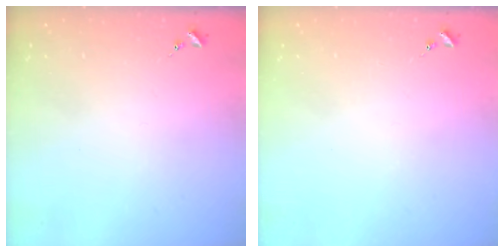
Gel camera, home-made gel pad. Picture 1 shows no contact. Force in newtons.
{"total": 0.0}